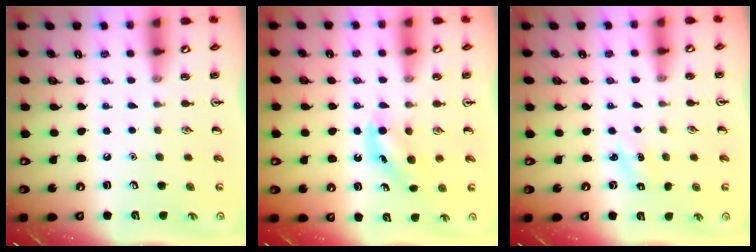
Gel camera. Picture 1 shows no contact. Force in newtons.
{"total": 6.0, "press": 5.7, "slide": 1.6}
{"total": 1.3, "press": 1.2, "slide": 0.5}